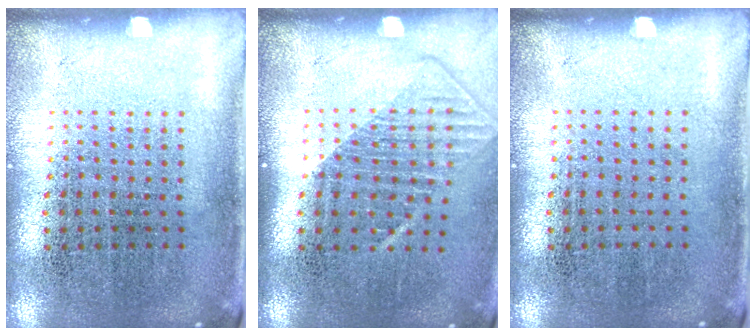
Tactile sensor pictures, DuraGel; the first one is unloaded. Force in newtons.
{"total": 1.3, "press": 1.1, "slide": 0.8}
{"total": 0.0}